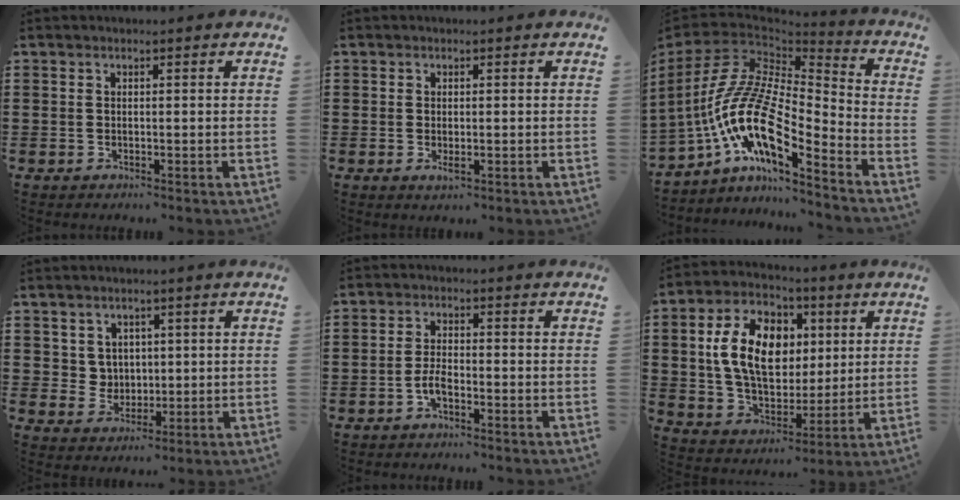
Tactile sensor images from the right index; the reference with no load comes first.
{"total": 1.2, "force": [-0.2, 0.5, 1.1], "torque": [-0.020, -0.004, -0.003]}
{"total": 15.3, "force": [-6.7, 5.5, 12.6], "torque": [-0.291, -0.009, -0.140]}
{"total": 3.9, "force": [1.8, 3.5, 0.6], "torque": [-0.029, 0.009, 0.032]}
{"total": 3.0, "force": [-1.6, 0.9, 2.4], "torque": [-0.059, -0.003, -0.033]}
{"total": 12.9, "force": [2.2, 8.7, 9.3], "torque": [-0.207, 0.014, 0.037]}